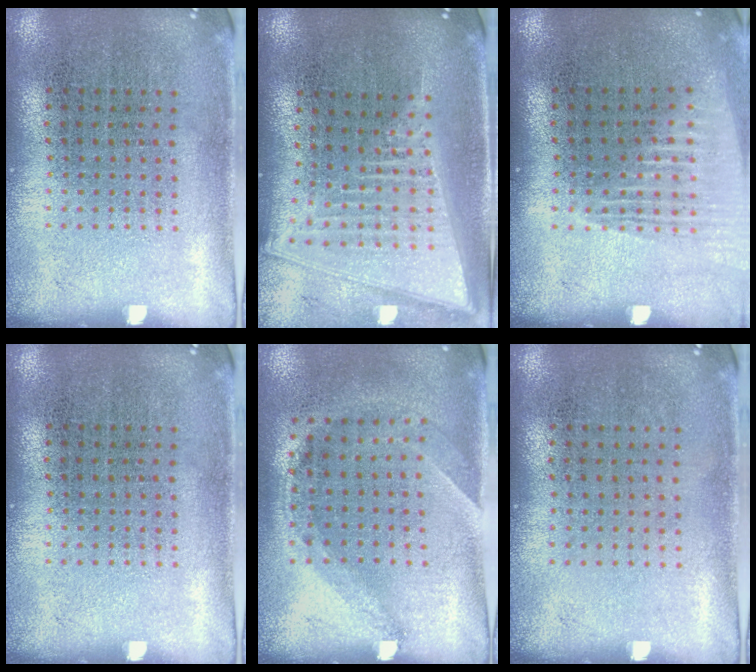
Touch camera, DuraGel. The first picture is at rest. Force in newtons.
{"total": 2.1, "press": 1.8, "slide": 1.2}
{"total": 1.5, "press": 1.3, "slide": 0.6}
{"total": 0.0}
{"total": 1.4, "press": 1.1, "slide": 0.9}
{"total": 0.0}